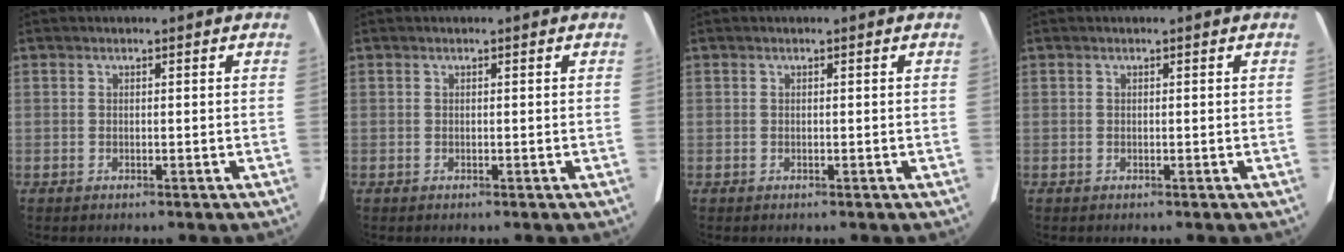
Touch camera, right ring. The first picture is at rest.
{"total": 0.0}
{"total": 0.0}
{"total": 0.0}